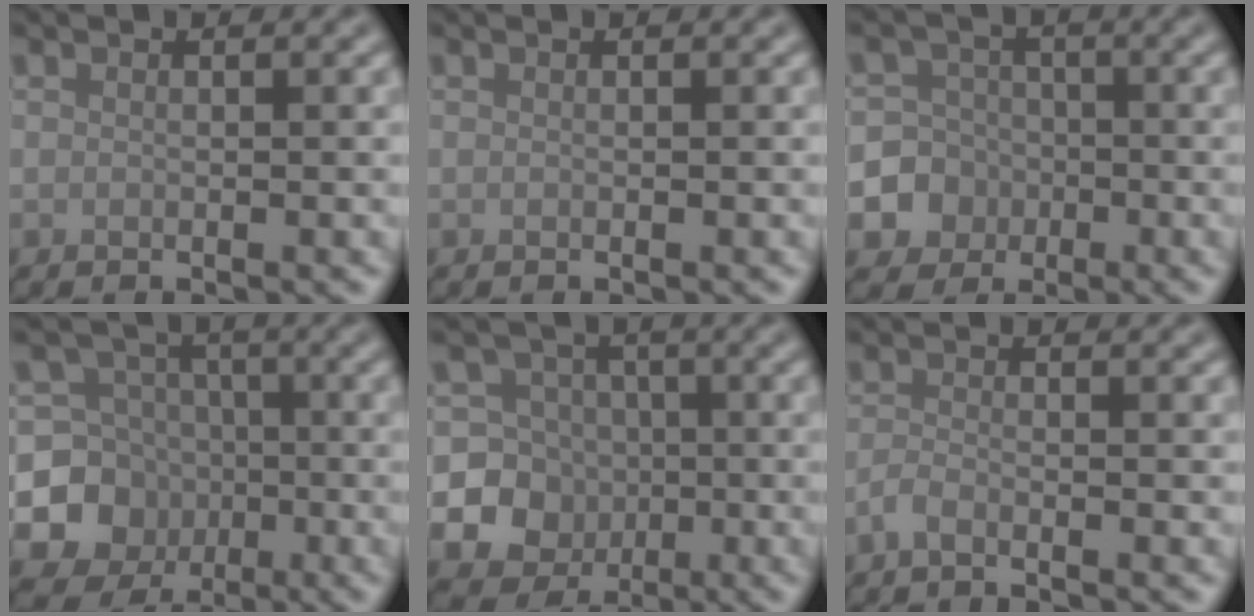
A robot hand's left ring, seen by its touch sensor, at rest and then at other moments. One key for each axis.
{"total": 0.0}
{"total": 8.9, "fx": -2.8, "fy": 8.3, "fz": 0.9, "tx": -0.021, "ty": -0.013, "tz": -0.069}
{"total": 6.9, "fx": -1.7, "fy": 6.5, "fz": 1.5, "tx": -0.014, "ty": -0.004, "tz": -0.052}
{"total": 9.9, "fx": -2.3, "fy": 9.5, "fz": 1.9, "tx": -0.029, "ty": 0.008, "tz": -0.057}
{"total": 1.2, "fx": -0.9, "fy": 0.3, "fz": 0.8, "tx": -0.017, "ty": -0.001, "tz": -0.022}